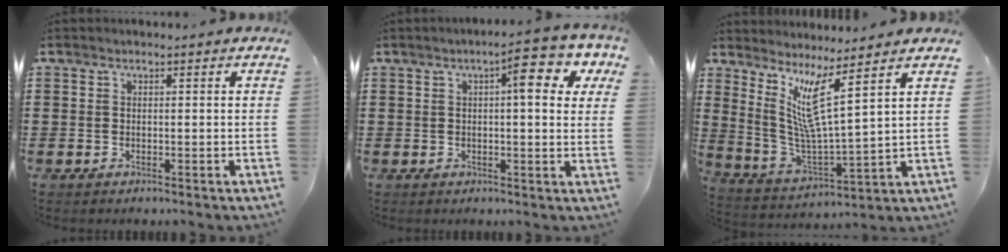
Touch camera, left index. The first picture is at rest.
{"total": 7.4, "force": [3.7, 1.2, 6.4], "torque": [-0.101, -0.007, 0.052]}
{"total": 8.7, "force": [5.8, 0.4, 6.4], "torque": [-0.136, -0.041, 0.098]}